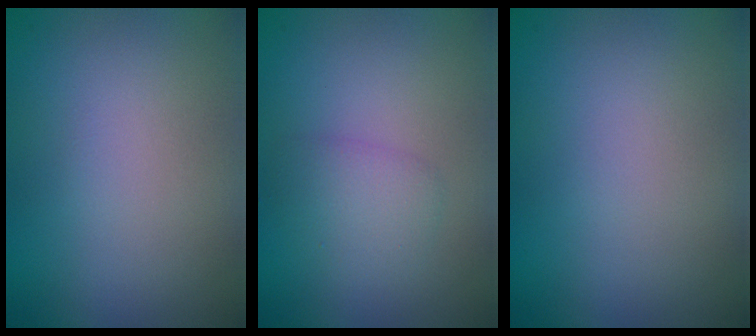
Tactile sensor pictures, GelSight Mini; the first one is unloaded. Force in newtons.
{"total": 2.1, "press": 2.1, "slide": 0.1}
{"total": 0.0}